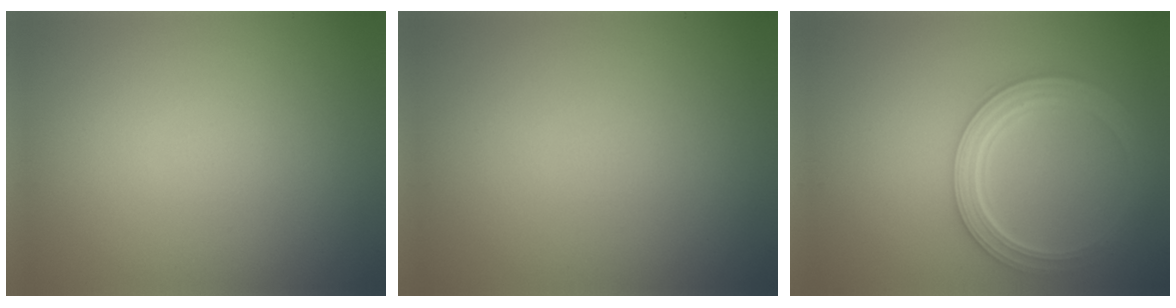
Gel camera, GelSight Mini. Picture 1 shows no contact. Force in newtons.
{"total": 0.0}
{"total": 5.0, "press": 3.9, "slide": 3.1}